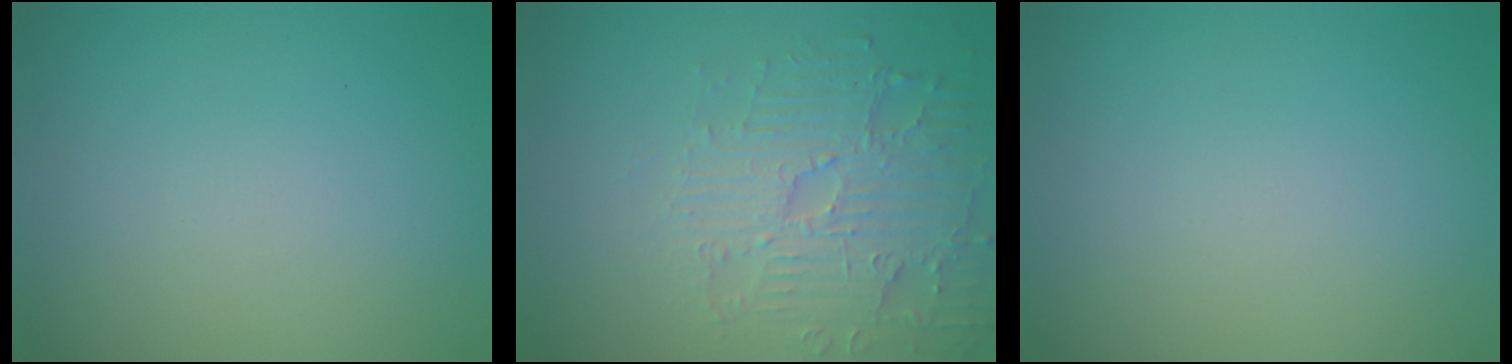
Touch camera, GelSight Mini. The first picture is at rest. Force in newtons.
{"total": 4.5, "press": 4.1, "slide": 1.8}
{"total": 0.0}